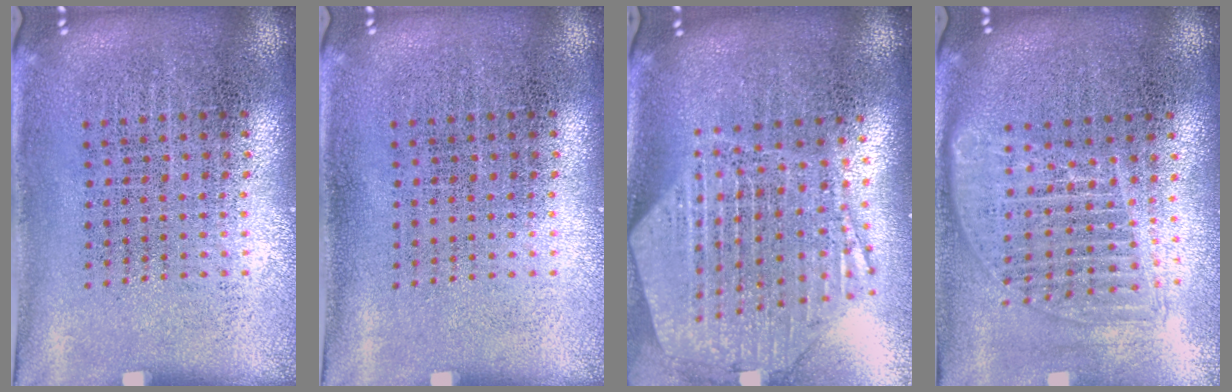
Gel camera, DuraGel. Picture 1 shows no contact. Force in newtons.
{"total": 0.0}
{"total": 2.7, "press": 2.2, "slide": 1.5}
{"total": 1.6, "press": 1.4, "slide": 0.8}